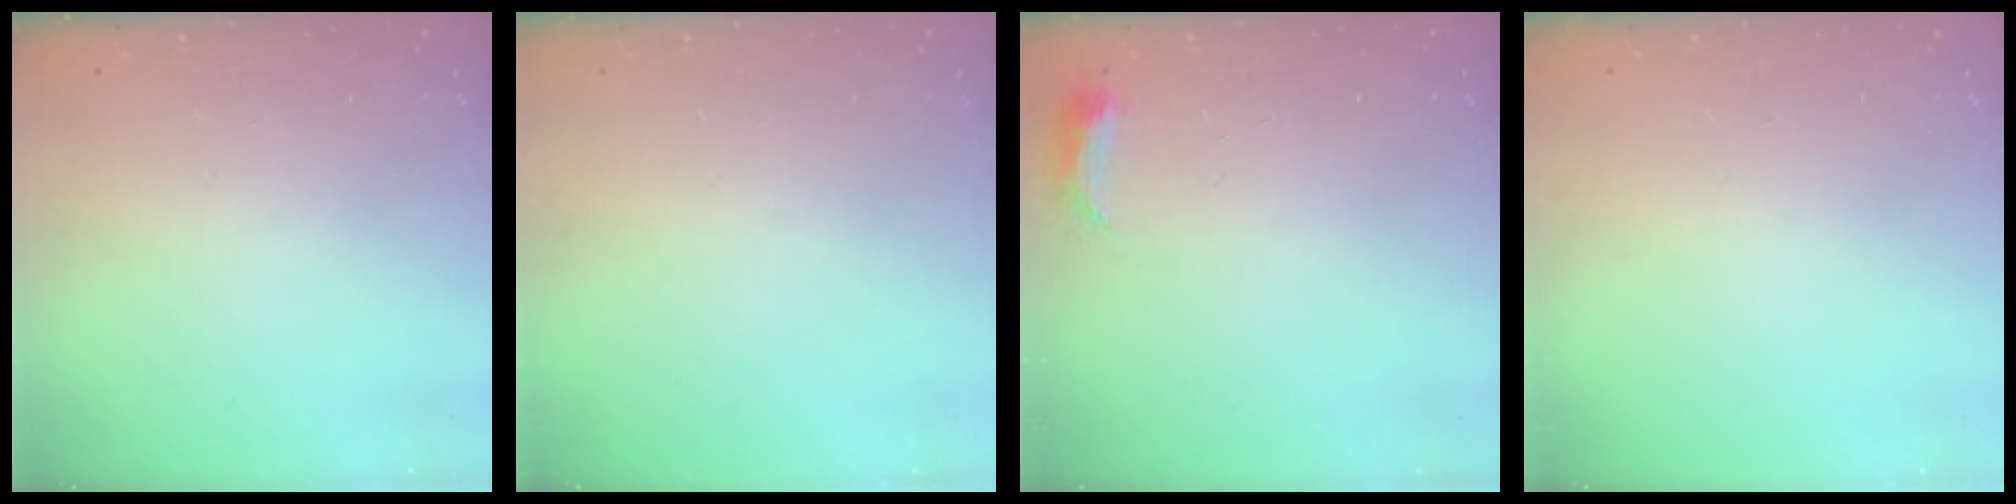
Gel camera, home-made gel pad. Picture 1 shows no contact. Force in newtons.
{"total": 0.0}
{"total": 4.1, "press": 4.1, "slide": 0.6}
{"total": 0.0}